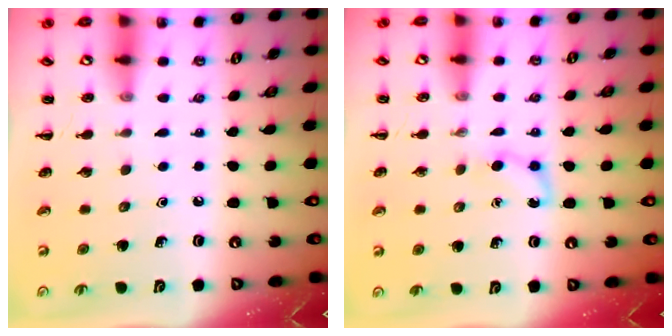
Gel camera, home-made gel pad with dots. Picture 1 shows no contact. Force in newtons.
{"total": 3.5, "press": 3.3, "slide": 1.2}